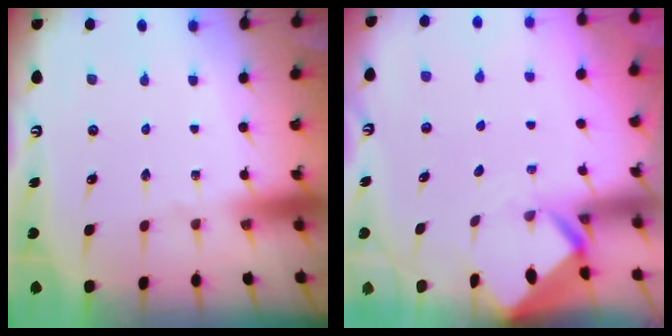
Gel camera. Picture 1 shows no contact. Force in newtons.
{"total": 3.2, "press": 3.2, "slide": 0.2}